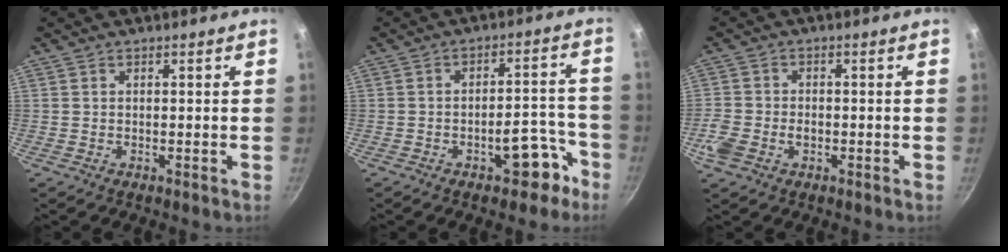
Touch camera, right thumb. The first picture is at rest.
{"total": 8.6, "force": [-4.8, 4.1, 5.8], "torque": [-0.035, 0.058, -0.050]}
{"total": 6.0, "force": [-2.3, 4.2, 3.6], "torque": [-0.075, 0.013, -0.048]}